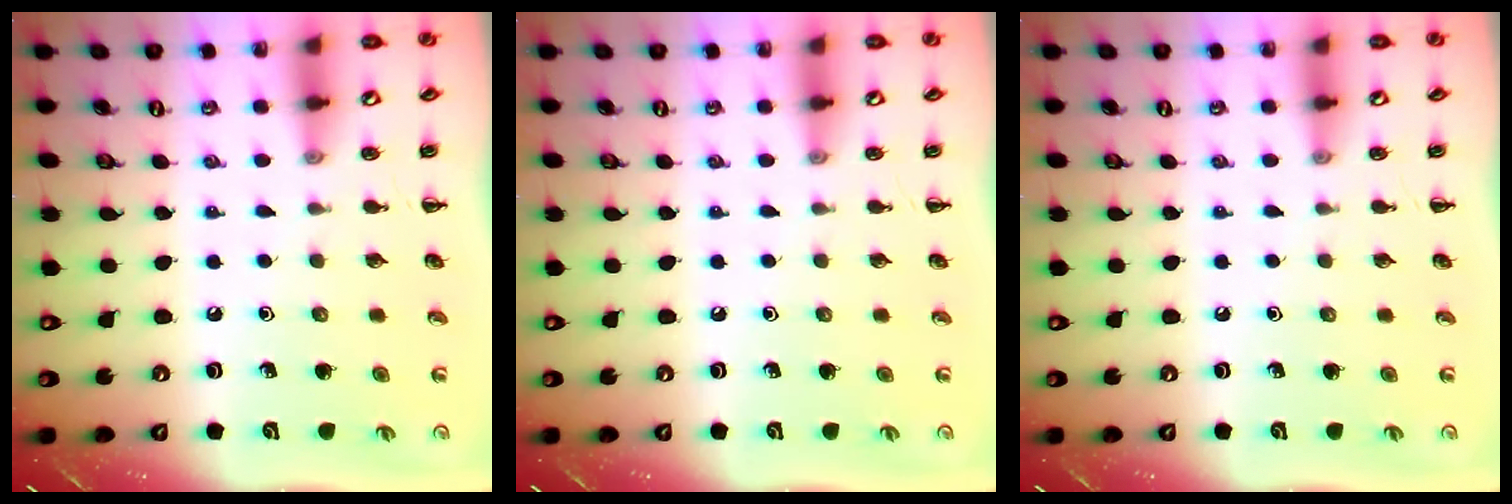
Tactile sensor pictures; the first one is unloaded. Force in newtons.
{"total": 0.0}
{"total": 0.0}